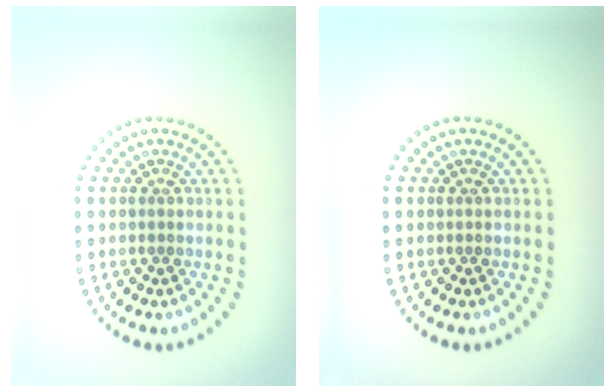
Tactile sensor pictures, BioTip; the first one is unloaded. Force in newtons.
{"total": 0.0}